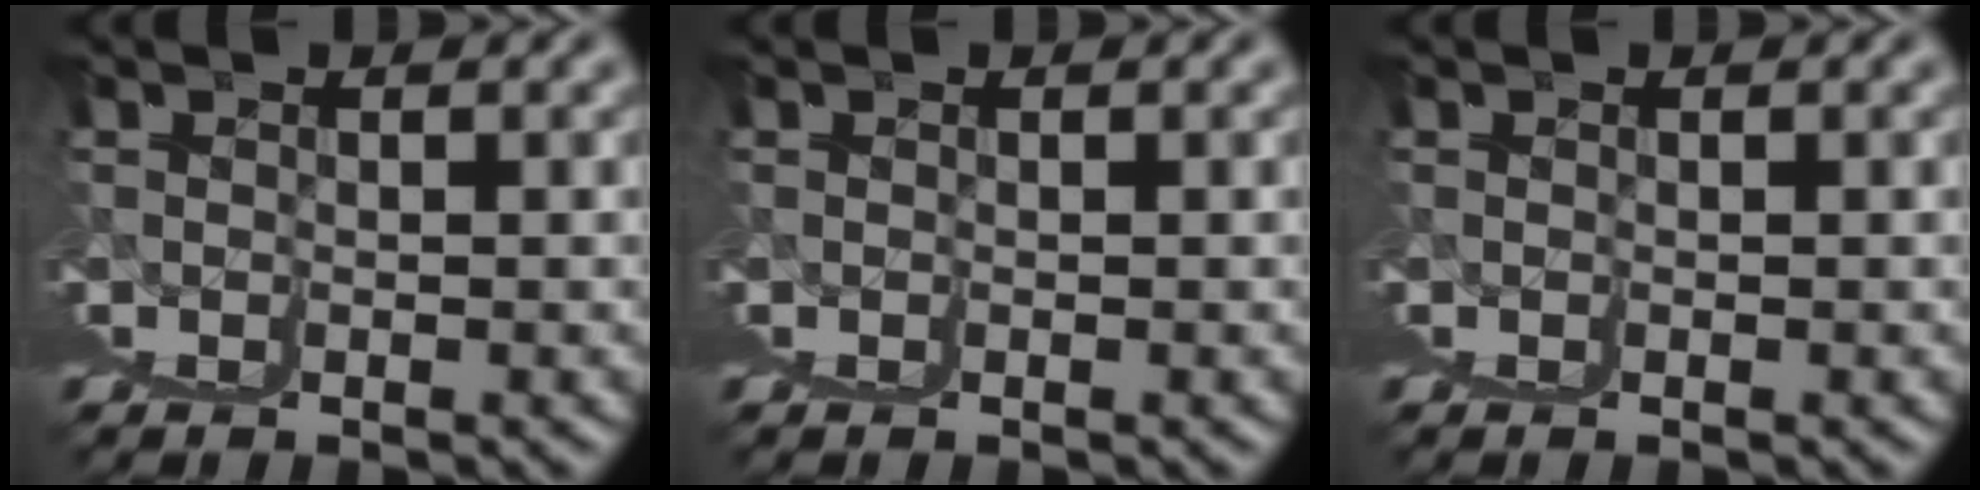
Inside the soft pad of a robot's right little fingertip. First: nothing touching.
{"total": 0.0}
{"total": 0.0}